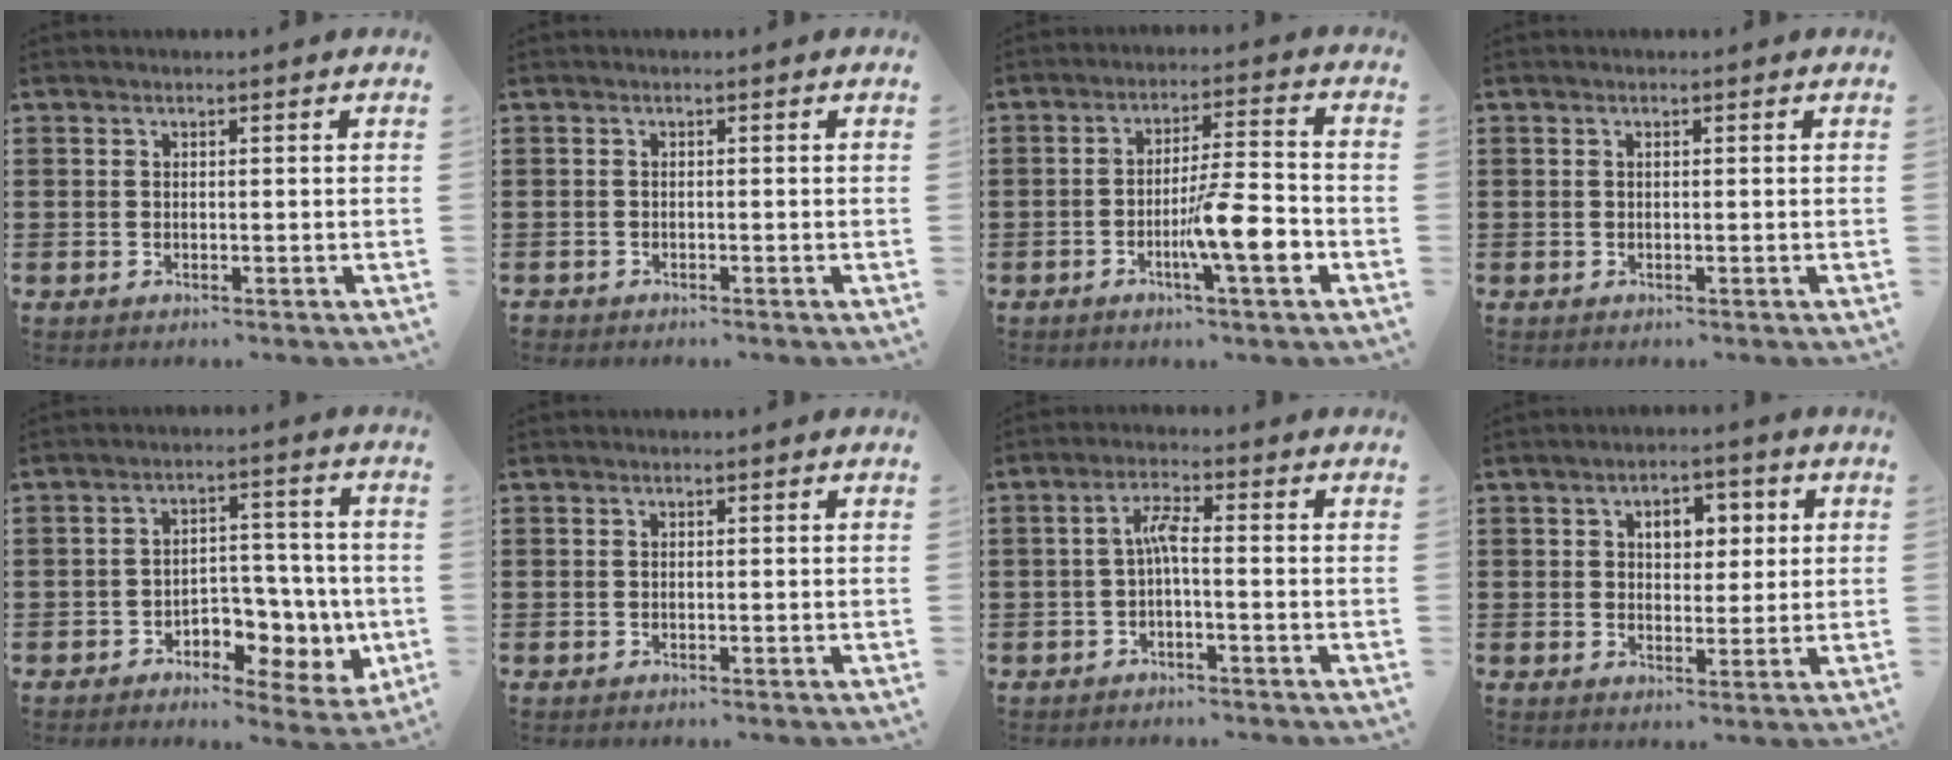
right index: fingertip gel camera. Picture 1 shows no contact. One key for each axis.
{"total": 0.7, "fx": -0.7, "fy": 0.2, "fz": 0.0, "tx": -0.001, "ty": 0.000, "tz": -0.016}
{"total": 9.5, "fx": -3.2, "fy": 1.3, "fz": 8.9, "tx": -0.156, "ty": -0.003, "tz": -0.054}
{"total": 0.0}
{"total": 5.8, "fx": -2.0, "fy": 4.5, "fz": 3.1, "tx": -0.046, "ty": 0.008, "tz": -0.037}
{"total": 0.0}
{"total": 3.6, "fx": -0.7, "fy": 0.6, "fz": 3.5, "tx": -0.067, "ty": 0.007, "tz": -0.015}
{"total": 4.7, "fx": 1.3, "fy": 3.1, "fz": 3.3, "tx": -0.051, "ty": 0.004, "tz": 0.014}